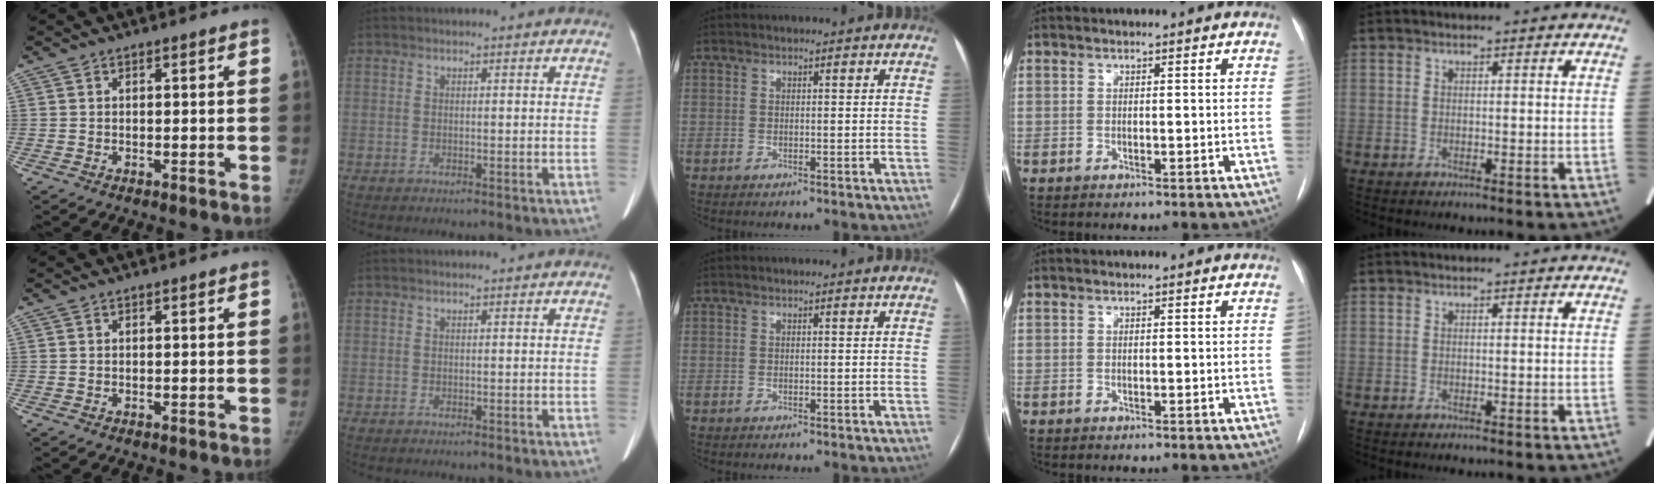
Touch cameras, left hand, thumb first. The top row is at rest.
{}